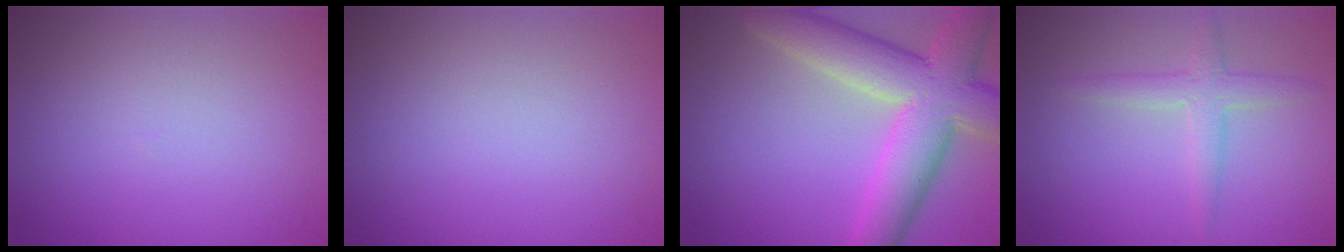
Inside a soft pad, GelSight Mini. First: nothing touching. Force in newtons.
{"total": 0.0}
{"total": 9.2, "press": 9.2, "slide": 0.8}
{"total": 2.3, "press": 2.3, "slide": 0.0}